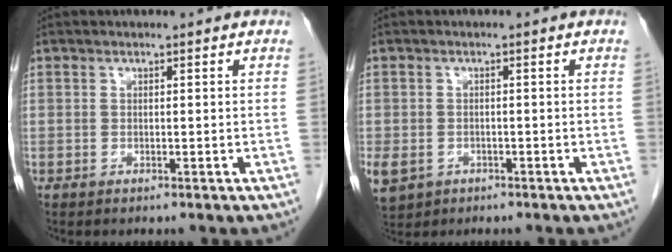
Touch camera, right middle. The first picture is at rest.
{"total": 7.3, "force": [-3.2, 5.9, 2.9], "torque": [-0.089, -0.005, -0.042]}